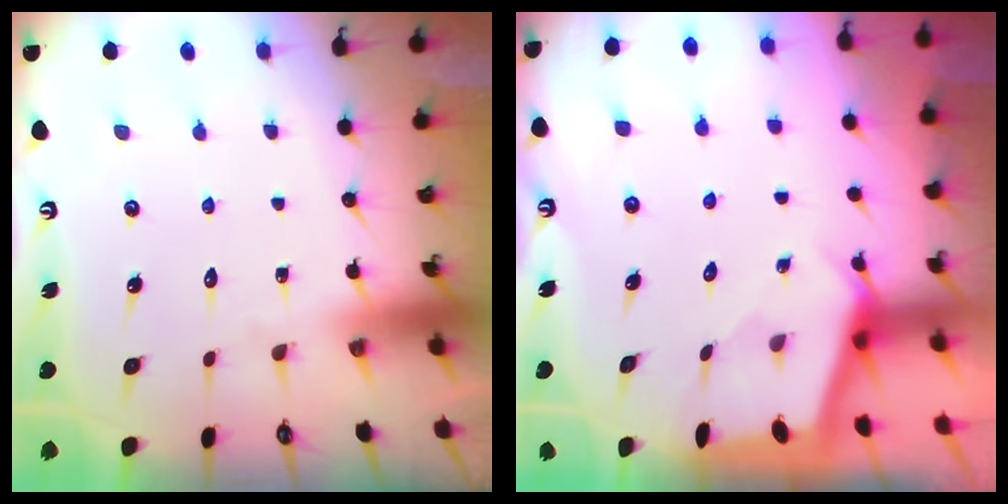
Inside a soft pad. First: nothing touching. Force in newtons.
{"total": 2.2, "press": 2.2, "slide": 0.3}